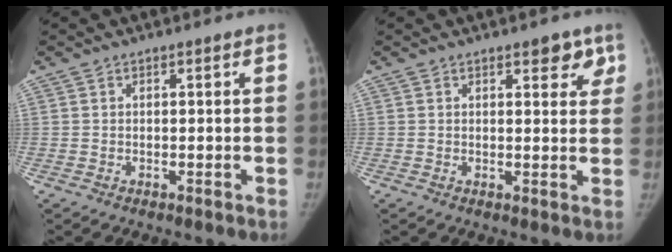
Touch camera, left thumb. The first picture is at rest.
{"total": 4.3, "force": [2.5, 2.1, 2.7], "torque": [-0.001, -0.009, 0.026]}